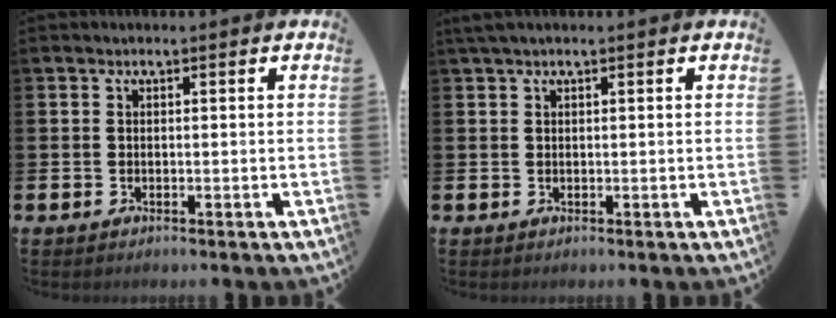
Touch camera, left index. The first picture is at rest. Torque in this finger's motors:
{"motor_torque": [-0.04, -0.13, 0.03, 0.09]}